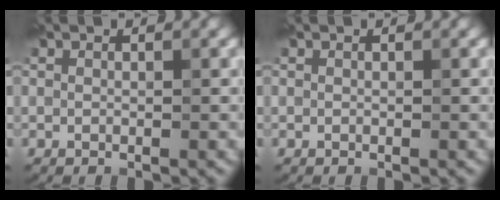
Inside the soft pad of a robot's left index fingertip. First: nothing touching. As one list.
[{"total": 0.0}]